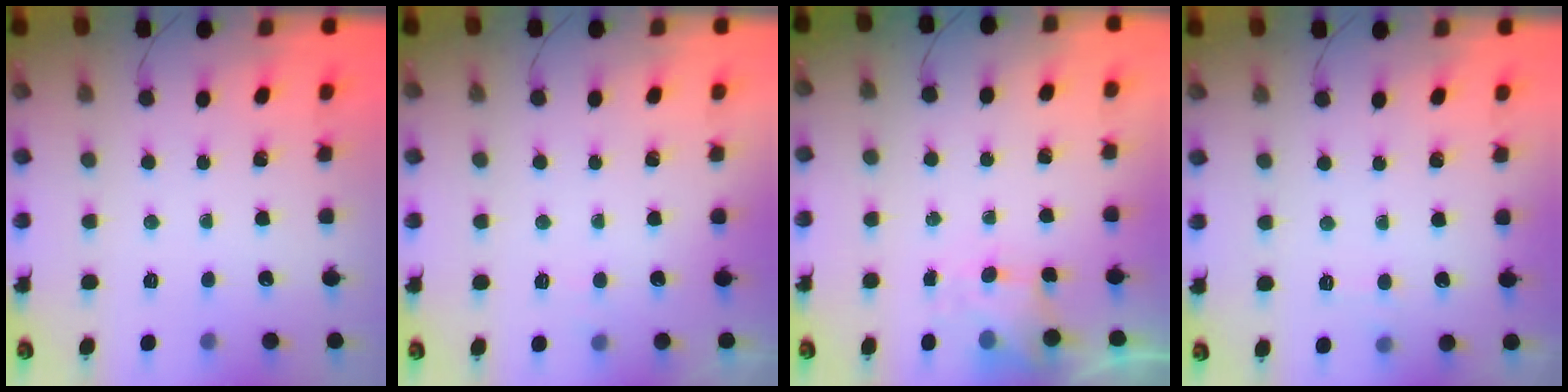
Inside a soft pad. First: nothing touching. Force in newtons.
{"total": 2.3, "press": 2.0, "slide": 1.2}
{"total": 4.1, "press": 3.9, "slide": 1.1}
{"total": 5.6, "press": 5.3, "slide": 1.7}